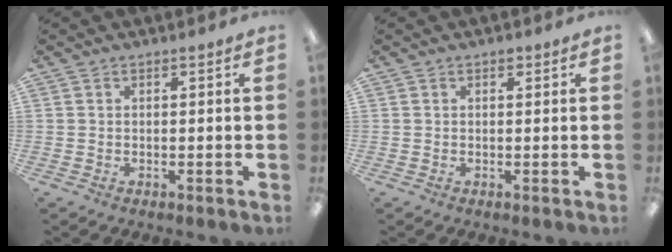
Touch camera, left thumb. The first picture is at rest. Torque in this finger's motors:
{"motor_torque": [0.15, 0.02, 0.01, -0.32, 0.03]}